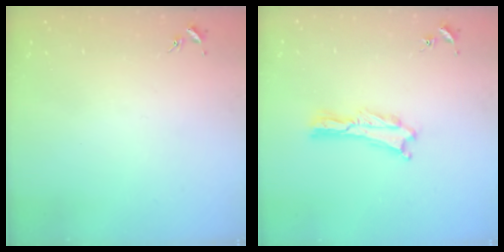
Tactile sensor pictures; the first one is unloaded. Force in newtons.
{"total": 0.7, "press": 0.7, "slide": 0.2}